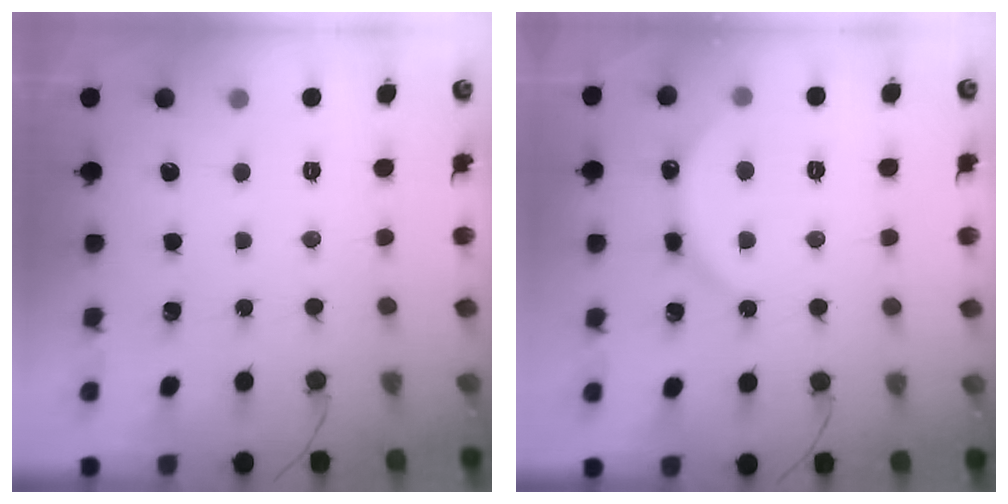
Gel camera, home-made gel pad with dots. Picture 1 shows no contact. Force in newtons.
{"total": 4.4, "press": 4.0, "slide": 1.8}